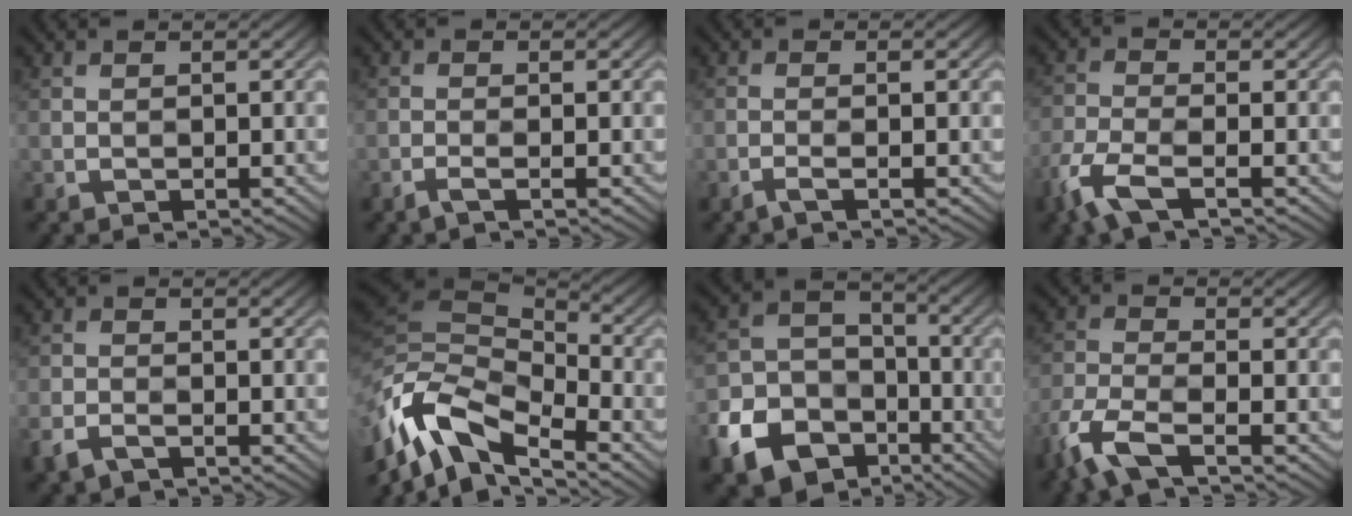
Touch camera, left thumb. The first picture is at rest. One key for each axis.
{"total": 1.3, "fx": 0.1, "fy": 0.1, "fz": 1.3, "tx": -0.016, "ty": 0.008, "tz": -0.011}
{"total": 1.6, "fx": 0.1, "fy": 0.1, "fz": 1.6, "tx": -0.017, "ty": 0.010, "tz": -0.015}
{"total": 5.7, "fx": -2.9, "fy": 2.0, "fz": 4.5, "tx": -0.106, "ty": -0.005, "tz": -0.075}
{"total": 3.3, "fx": -1.5, "fy": 1.9, "fz": 2.2, "tx": -0.048, "ty": -0.005, "tz": -0.038}
{"total": 12.9, "fx": -3.8, "fy": 7.1, "fz": 10.1, "tx": -0.248, "ty": -0.010, "tz": -0.061}
{"total": 12.8, "fx": -5.3, "fy": 9.5, "fz": 6.7, "tx": -0.179, "ty": -0.037, "tz": -0.095}
{"total": 6.6, "fx": -3.6, "fy": 2.3, "fz": 5.0, "tx": -0.115, "ty": -0.008, "tz": -0.089}